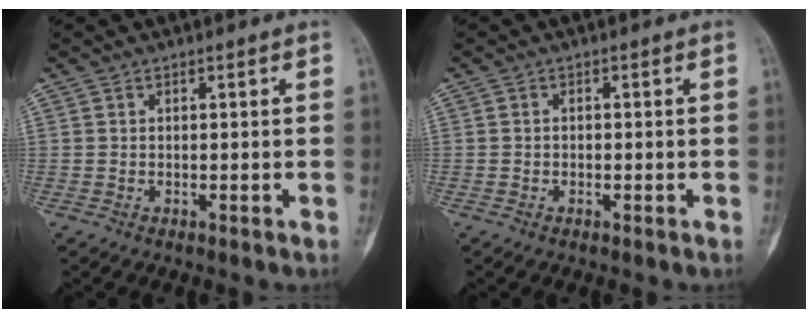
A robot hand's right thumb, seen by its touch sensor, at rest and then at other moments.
{"total": 0.6, "force": [-0.1, 0.5, 0.3], "torque": [-0.003, 0.002, -0.004]}